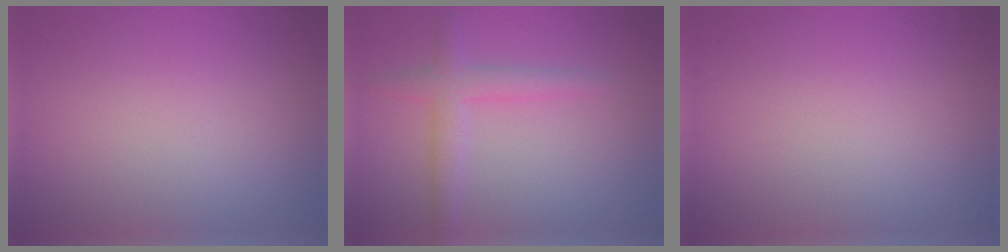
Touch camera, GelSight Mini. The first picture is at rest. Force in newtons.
{"total": 2.8, "press": 2.8, "slide": 0.1}
{"total": 0.0}